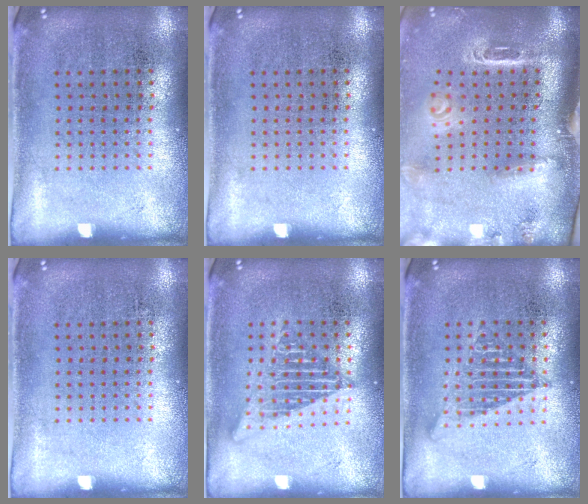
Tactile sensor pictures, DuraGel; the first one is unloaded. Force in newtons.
{"total": 0.0}
{"total": 3.1, "press": 2.1, "slide": 2.3}
{"total": 0.0}
{"total": 1.7, "press": 1.7, "slide": 0.2}
{"total": 1.1, "press": 1.1, "slide": 0.1}